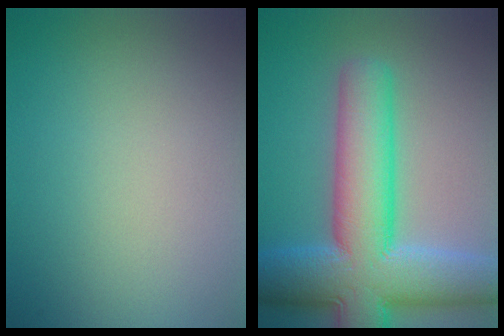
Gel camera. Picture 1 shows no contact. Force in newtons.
{"total": 12.2, "press": 12.2, "slide": 0.6}